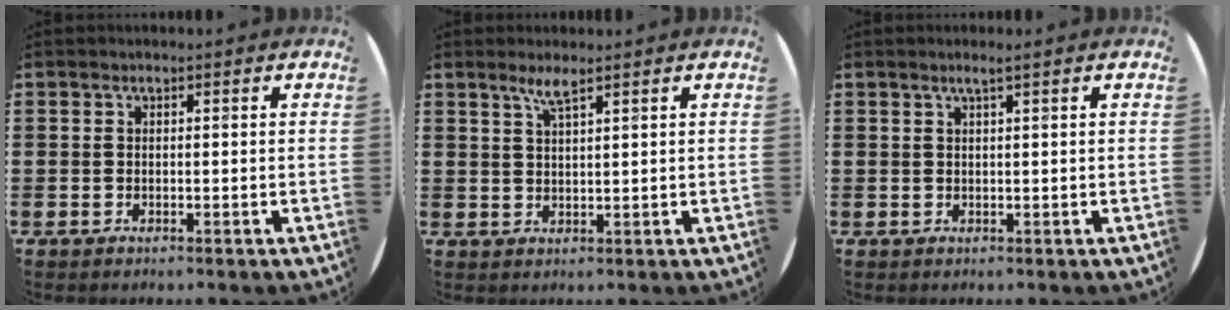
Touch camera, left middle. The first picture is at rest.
{"total": 2.7, "force": [2.1, 0.1, 1.8], "torque": [-0.038, 0.002, 0.036]}
{"total": 1.3, "force": [0.8, -0.2, 1.0], "torque": [-0.017, 0.002, 0.012]}